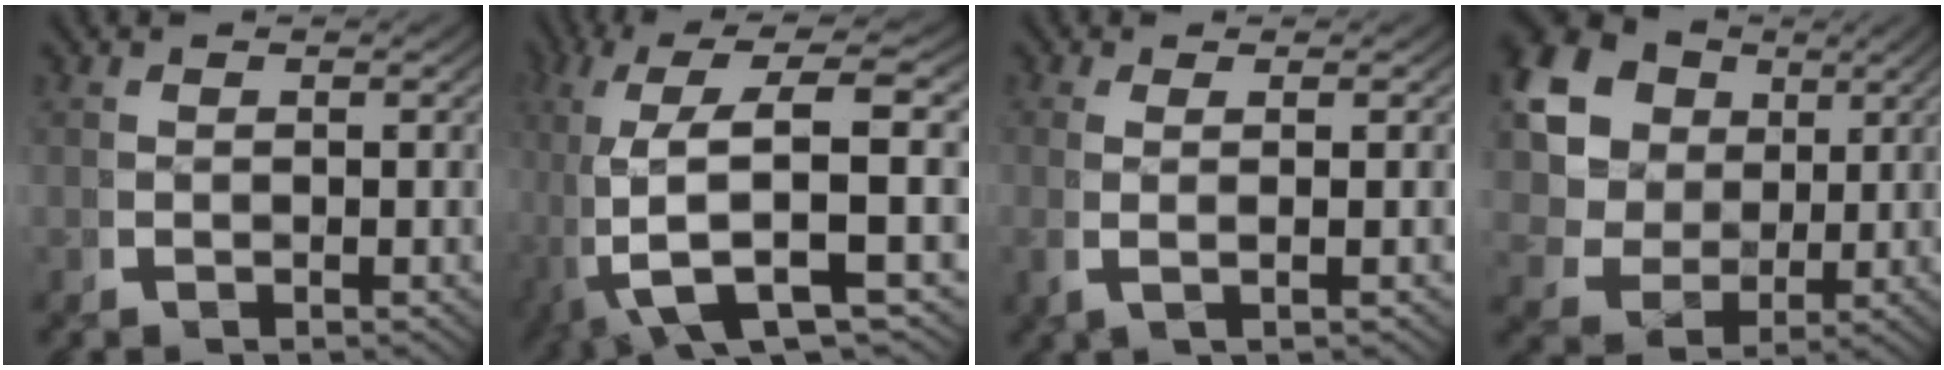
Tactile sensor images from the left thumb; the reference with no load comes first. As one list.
[{"total": 13.5, "force": [-1.2, 7.2, 11.3], "torque": [-0.243, -0.039, -0.005]}, {"total": 2.3, "force": [0.1, -0.5, 2.2], "torque": [-0.052, 0.000, 0.002]}, {"total": 14.0, "force": [2.9, 11.7, 7.1], "torque": [-0.181, -0.026, 0.037]}]